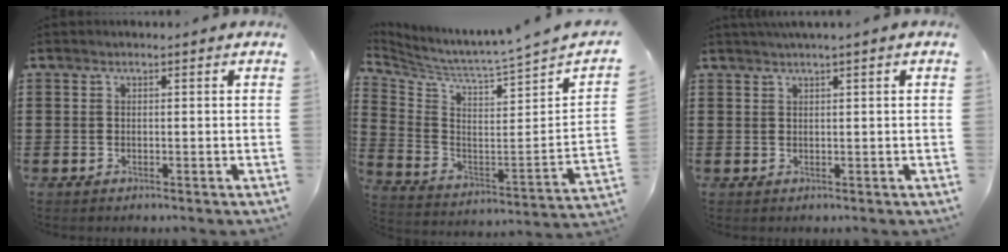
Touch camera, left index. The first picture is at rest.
{"total": 3.3, "force": [2.8, -1.6, 0.6], "torque": [-0.035, -0.066, 0.035]}
{"total": 1.2, "force": [0.9, -0.3, 0.7], "torque": [-0.012, -0.001, 0.017]}